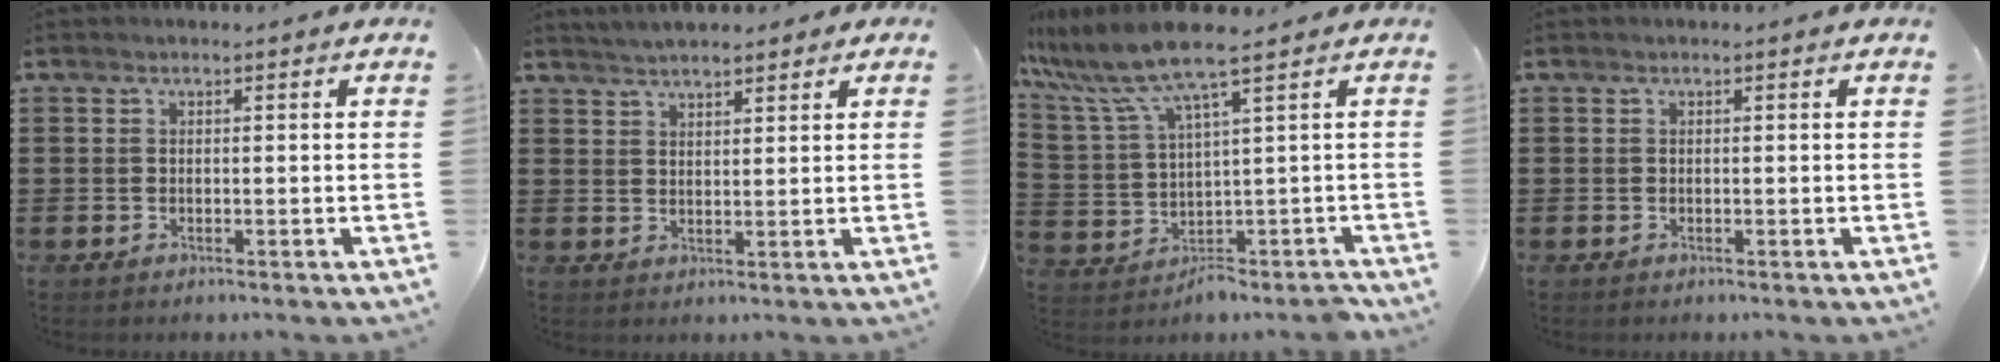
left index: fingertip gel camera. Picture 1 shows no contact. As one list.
[{"total": 3.0, "force": [2.9, 0.6, 0.8], "torque": [-0.022, 0.001, 0.054]}, {"total": 7.9, "force": [4.5, 2.1, 6.1], "torque": [-0.145, -0.032, 0.077]}, {"total": 0.0}]